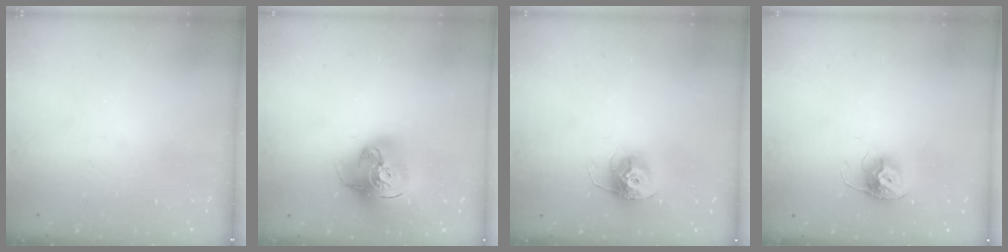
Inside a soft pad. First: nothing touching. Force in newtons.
{"total": 17.6, "press": 17.5, "slide": 1.7}
{"total": 10.9, "press": 10.9, "slide": 0.7}
{"total": 10.1, "press": 10.1, "slide": 0.7}